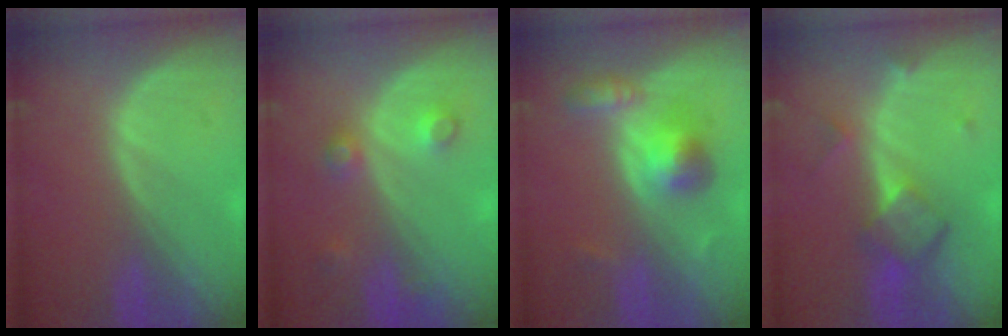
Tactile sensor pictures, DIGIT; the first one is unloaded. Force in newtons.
{"total": 3.6, "press": 3.3, "slide": 1.5}
{"total": 5.5, "press": 5.3, "slide": 1.5}
{"total": 5.9, "press": 5.2, "slide": 2.9}